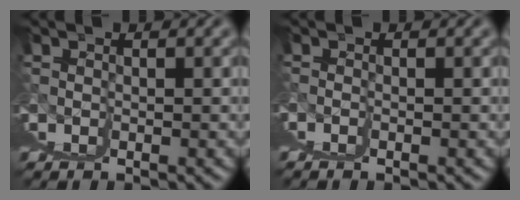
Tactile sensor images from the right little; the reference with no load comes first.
{"total": 0.7, "force": [0.1, -0.7, 0.0], "torque": [0.004, 0.007, 0.003]}